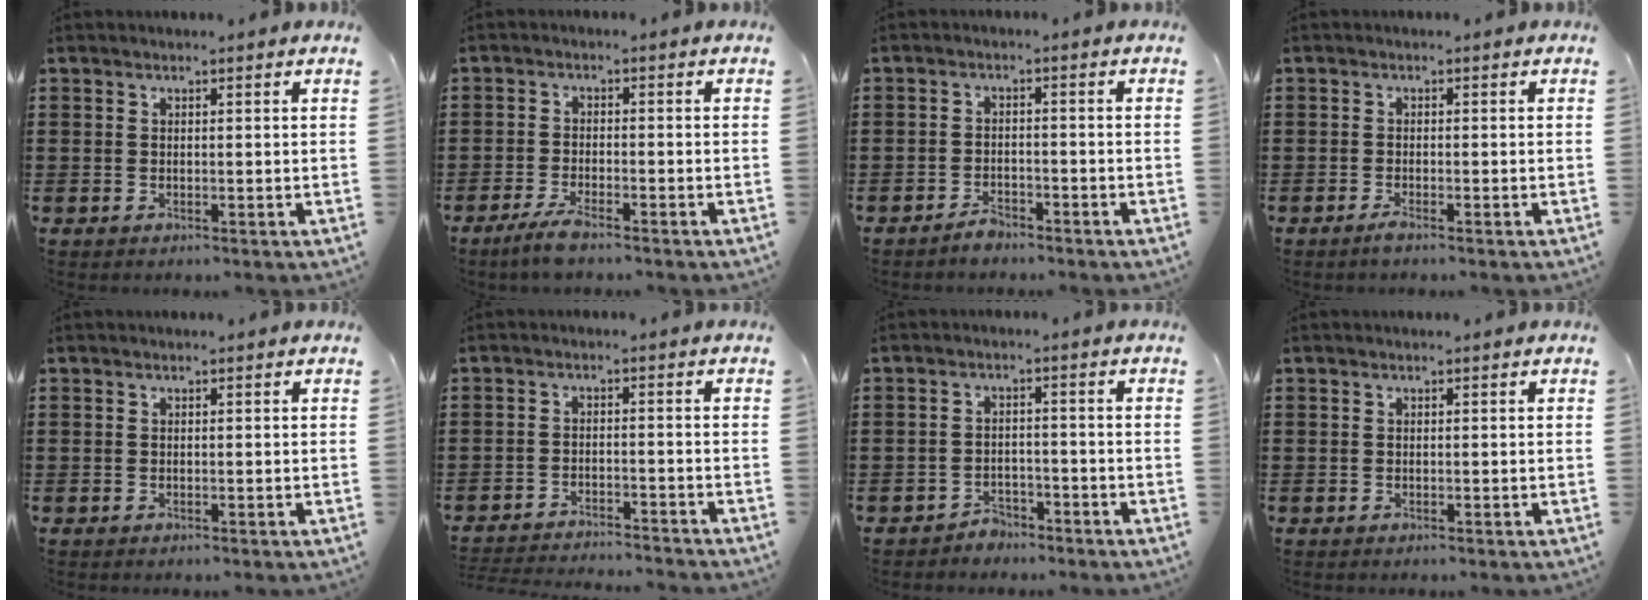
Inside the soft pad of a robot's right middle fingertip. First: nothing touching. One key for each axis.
{"total": 3.4, "fx": -2.7, "fy": 0.3, "fz": 2.0, "tx": -0.054, "ty": -0.008, "tz": -0.058}
{"total": 2.3, "fx": -2.1, "fy": 0.7, "fz": 0.5, "tx": -0.015, "ty": 0.004, "tz": -0.044}
{"total": 1.0, "fx": -0.7, "fy": 0.1, "fz": 0.8, "tx": -0.015, "ty": -0.004, "tz": -0.012}
{"total": 0.0}
{"total": 3.2, "fx": -3.2, "fy": -0.1, "fz": 0.2, "tx": -0.008, "ty": -0.002, "tz": -0.068}
{"total": 2.5, "fx": -2.4, "fy": 0.8, "fz": -0.1, "tx": -0.009, "ty": 0.003, "tz": -0.052}
{"total": 0.0}